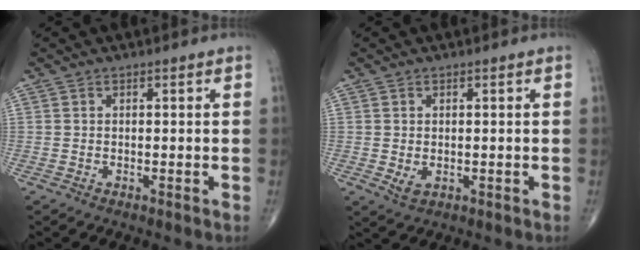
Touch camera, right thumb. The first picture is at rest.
{"total": 2.2, "force": [-0.1, 1.3, 1.7], "torque": [-0.025, -0.003, 0.006]}